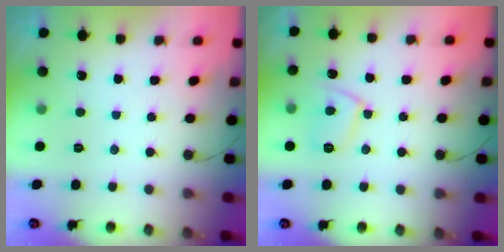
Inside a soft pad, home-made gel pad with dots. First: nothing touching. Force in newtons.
{"total": 8.2, "press": 8.2, "slide": 0.7}